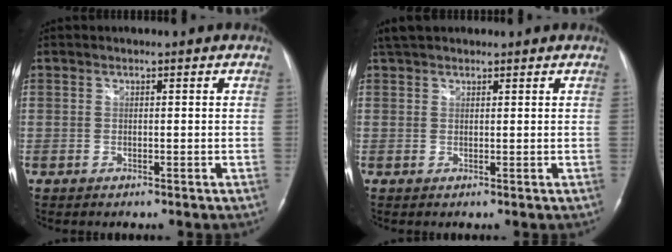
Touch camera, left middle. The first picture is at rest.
{"total": 4.0, "force": [3.4, 1.6, 1.5], "torque": [-0.025, 0.025, 0.059]}